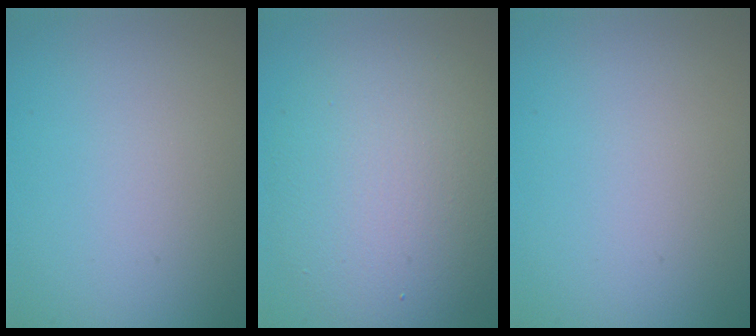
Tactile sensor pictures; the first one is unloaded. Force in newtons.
{"total": 7.8, "press": 7.8, "slide": 0.2}
{"total": 0.0}